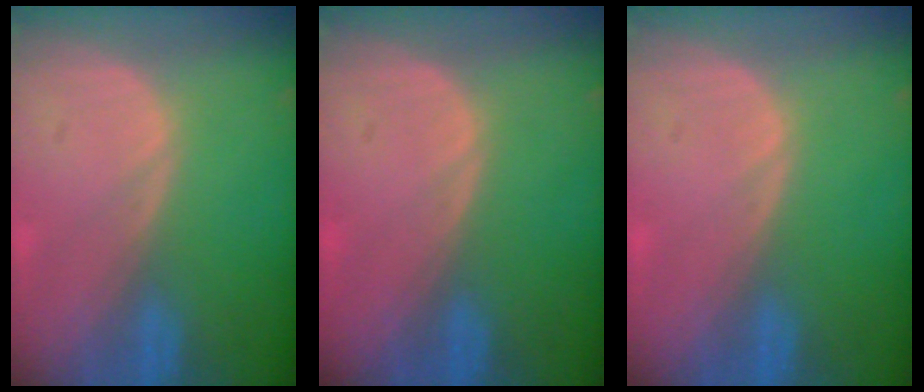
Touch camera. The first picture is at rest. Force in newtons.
{"total": 0.0}
{"total": 0.0}